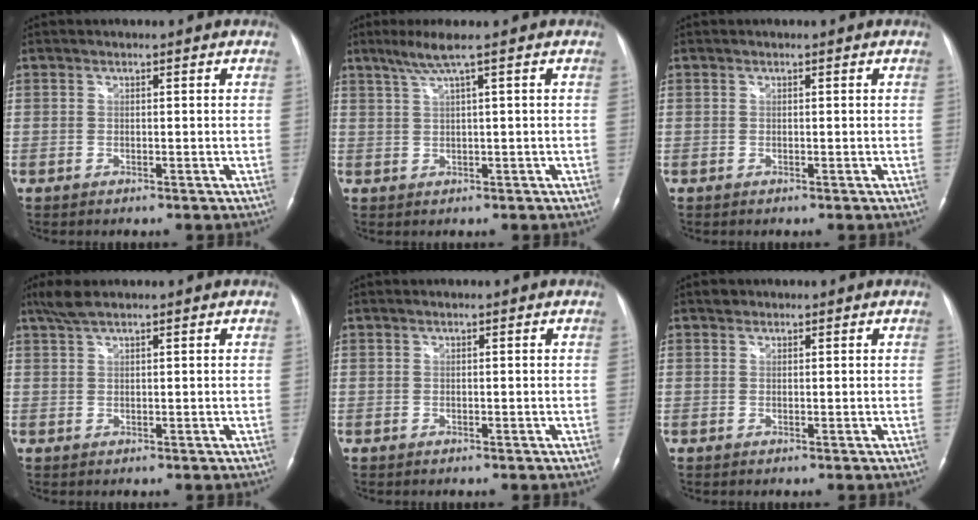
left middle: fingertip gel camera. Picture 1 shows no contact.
{"total": 3.8, "force": [2.0, -0.9, 3.0], "torque": [-0.071, 0.007, 0.045]}
{"total": 0.0}
{"total": 3.0, "force": [2.4, 0.2, 1.8], "torque": [-0.048, 0.010, 0.053]}
{"total": 0.0}
{"total": 0.8, "force": [0.8, 0.2, 0.1], "torque": [-0.007, 0.004, 0.016]}